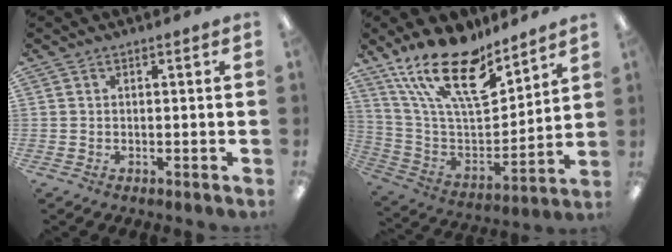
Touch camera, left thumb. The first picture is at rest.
{"total": 21.7, "force": [15.2, 8.3, 12.9], "torque": [-0.248, -0.095, 0.272]}